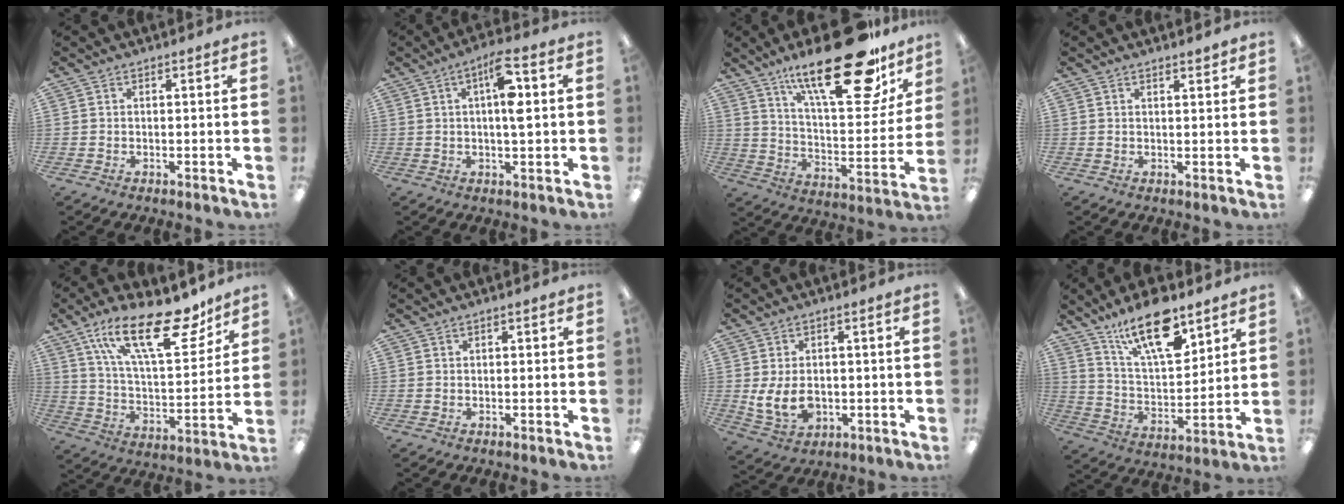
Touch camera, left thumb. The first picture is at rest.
{"total": 8.1, "force": [1.9, 2.5, 7.5], "torque": [-0.119, 0.002, 0.027]}
{"total": 27.2, "force": [18.2, 8.8, 18.2], "torque": [-0.270, -0.111, 0.294]}
{"total": 1.5, "force": [1.4, 0.3, 0.6], "torque": [-0.005, -0.004, 0.023]}
{"total": 23.4, "force": [14.4, 9.4, 15.9], "torque": [-0.261, -0.068, 0.245]}
{"total": 0.0}
{"total": 7.9, "force": [-0.8, 5.7, 5.4], "torque": [-0.109, -0.001, -0.014]}
{"total": 17.9, "force": [12.4, 6.6, 11.1], "torque": [-0.192, -0.060, 0.209]}